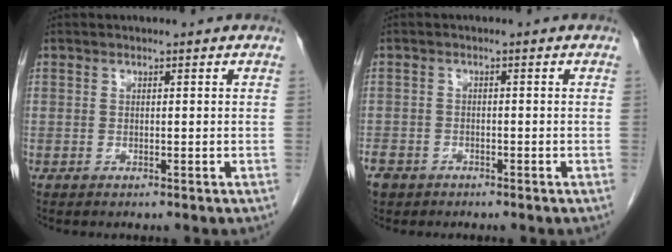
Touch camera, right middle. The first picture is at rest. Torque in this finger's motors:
{"motor_torque": [0.47, -0.43, 0.10, 0.04]}